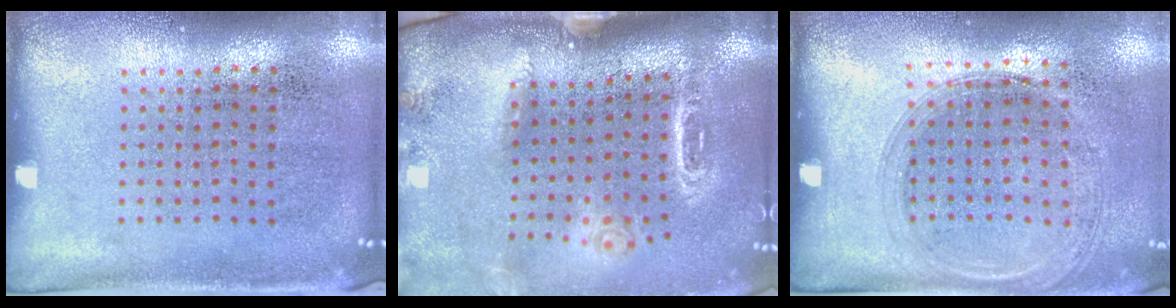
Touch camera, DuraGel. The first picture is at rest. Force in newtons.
{"total": 1.9, "press": 1.7, "slide": 0.9}
{"total": 1.3, "press": 1.2, "slide": 0.5}